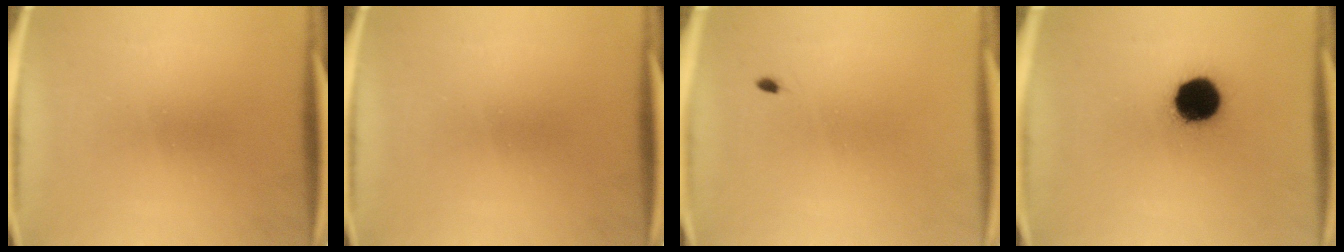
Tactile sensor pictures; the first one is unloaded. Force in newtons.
{"total": 0.0}
{"total": 0.5}
{"total": 12.7}